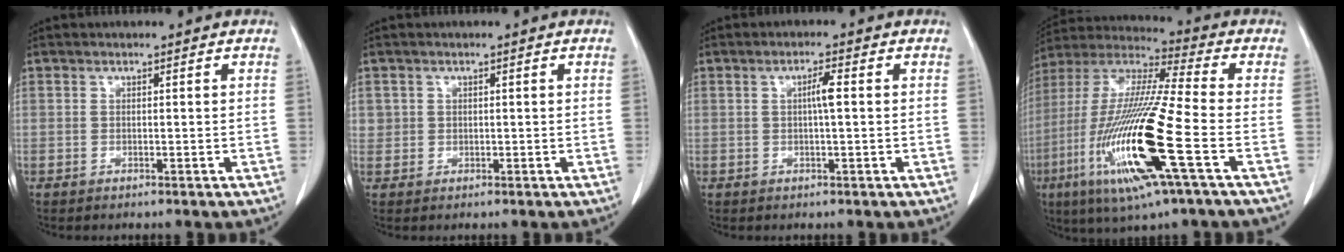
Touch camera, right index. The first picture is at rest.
{"total": 1.6, "force": [0.5, 1.5, 0.1], "torque": [0.012, 0.005, 0.005]}
{"total": 2.5, "force": [0.2, 0.1, 2.5], "torque": [-0.045, 0.002, 0.003]}
{"total": 21.5, "force": [-6.8, 1.1, 20.3], "torque": [-0.445, -0.034, -0.136]}